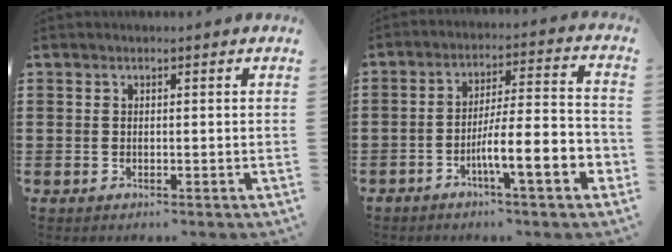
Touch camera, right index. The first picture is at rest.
{"total": 9.6, "force": [-4.4, 1.3, 8.4], "torque": [-0.147, -0.007, -0.080]}